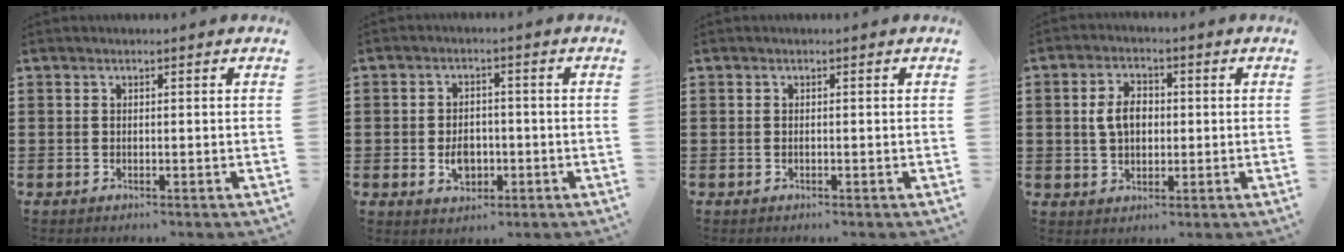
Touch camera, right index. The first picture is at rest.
{"total": 4.1, "force": [-1.0, 3.0, 2.6], "torque": [-0.045, 0.002, -0.021]}
{"total": 0.0}
{"total": 5.1, "force": [0.4, 3.4, 3.7], "torque": [-0.088, 0.012, 0.001]}